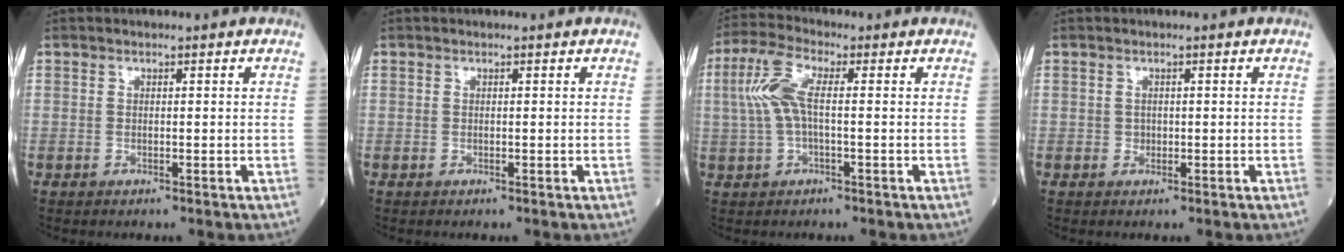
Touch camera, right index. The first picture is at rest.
{"total": 0.0}
{"total": 6.7, "force": [0.6, 1.7, 6.4], "torque": [-0.158, 0.020, 0.011]}
{"total": 0.6, "force": [-0.1, 0.6, 0.1], "torque": [0.003, 0.002, -0.002]}